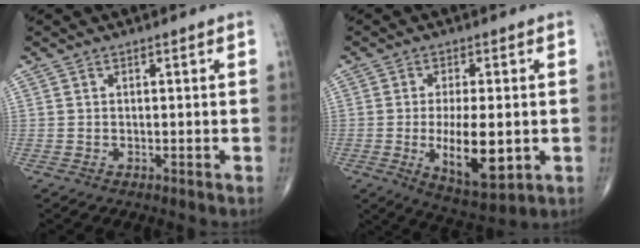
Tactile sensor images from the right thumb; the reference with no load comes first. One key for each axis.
{"total": 12.2, "fx": -1.8, "fy": 4.8, "fz": 11.0, "tx": -0.170, "ty": -0.019, "tz": -0.020}